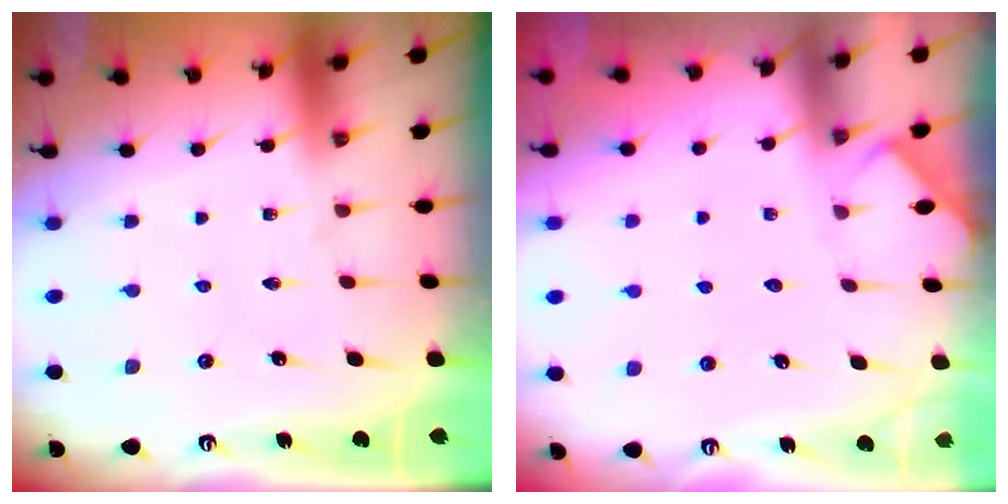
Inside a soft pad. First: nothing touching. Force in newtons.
{"total": 3.3, "press": 3.3, "slide": 0.4}